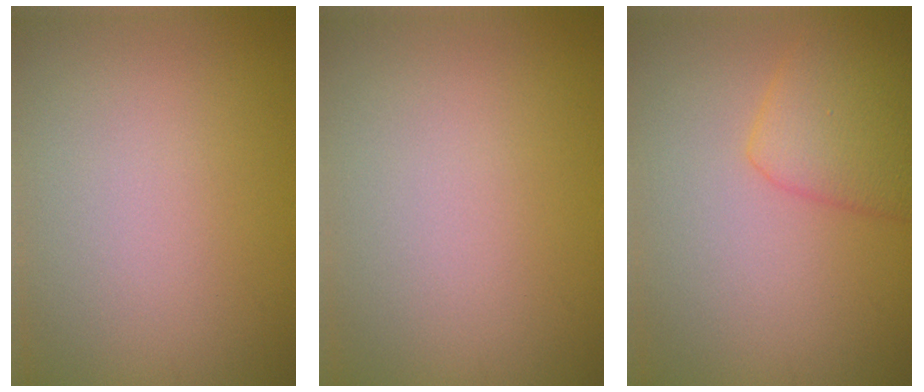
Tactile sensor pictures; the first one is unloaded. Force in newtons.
{"total": 0.0}
{"total": 3.8, "press": 3.8, "slide": 0.1}